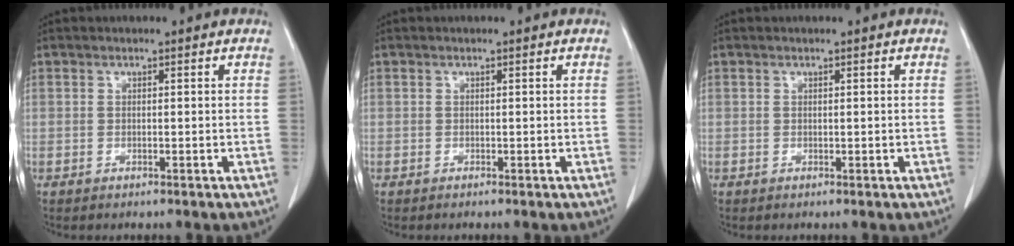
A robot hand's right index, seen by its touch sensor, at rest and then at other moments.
{"total": 0.0}
{"total": 0.0}